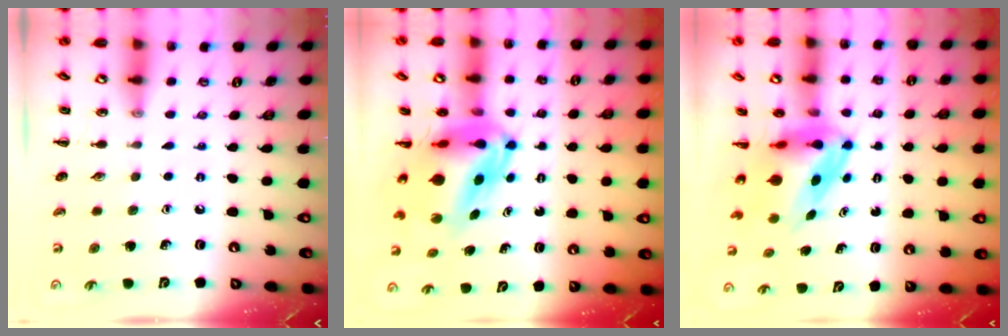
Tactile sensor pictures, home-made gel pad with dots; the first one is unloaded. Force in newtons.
{"total": 8.6, "press": 8.1, "slide": 2.9}
{"total": 5.4, "press": 5.1, "slide": 1.5}